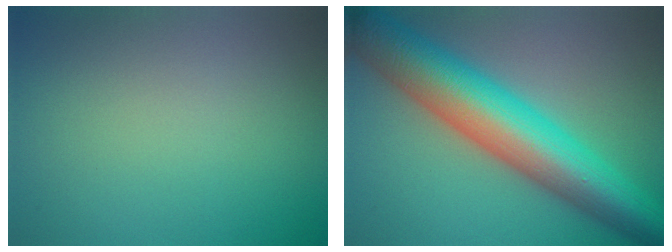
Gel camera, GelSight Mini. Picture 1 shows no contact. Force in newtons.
{"total": 11.9, "press": 11.9, "slide": 0.2}